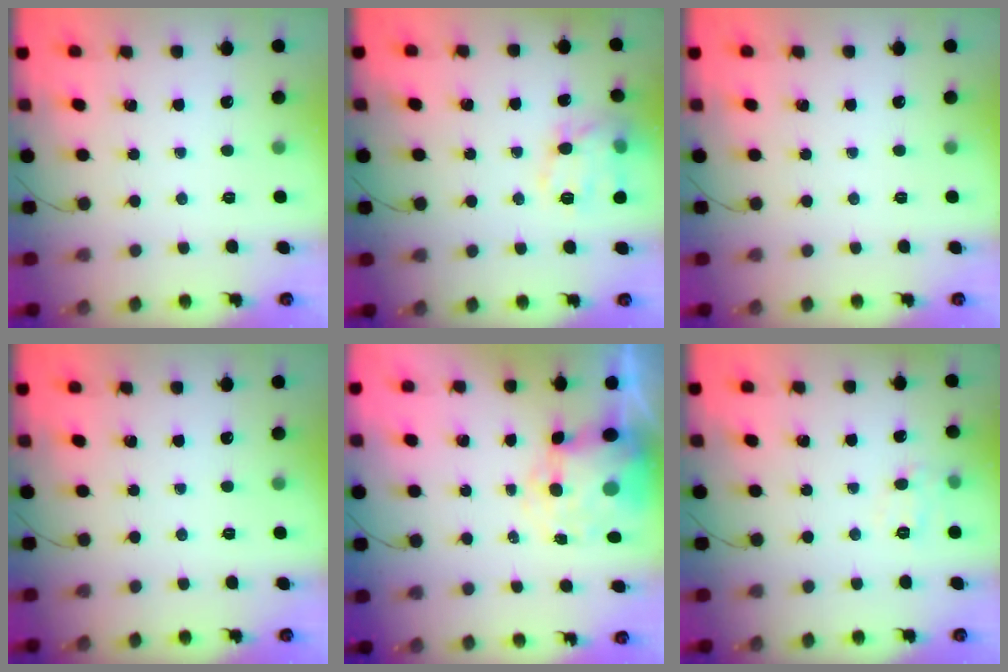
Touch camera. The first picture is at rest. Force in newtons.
{"total": 11.4, "press": 11.4, "slide": 0.3}
{"total": 0.0}
{"total": 0.0}
{"total": 8.8, "press": 8.6, "slide": 2.0}
{"total": 7.3, "press": 7.2, "slide": 1.4}